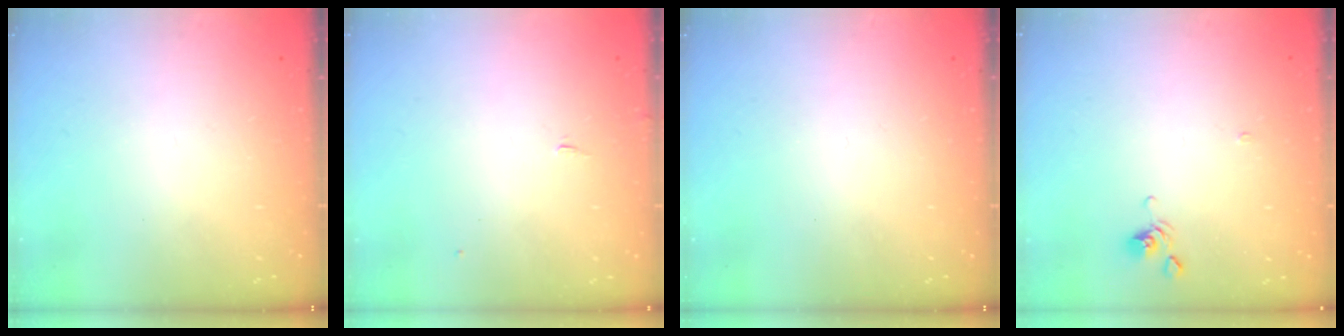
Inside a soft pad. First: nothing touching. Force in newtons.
{"total": 1.4, "press": 1.3, "slide": 0.4}
{"total": 0.0}
{"total": 4.1, "press": 4.1, "slide": 0.3}